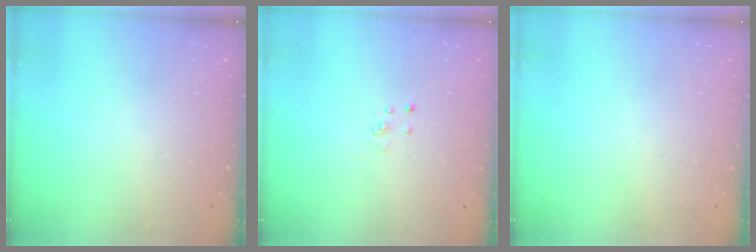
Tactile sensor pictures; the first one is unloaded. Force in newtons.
{"total": 3.0, "press": 2.9, "slide": 0.3}
{"total": 0.0}